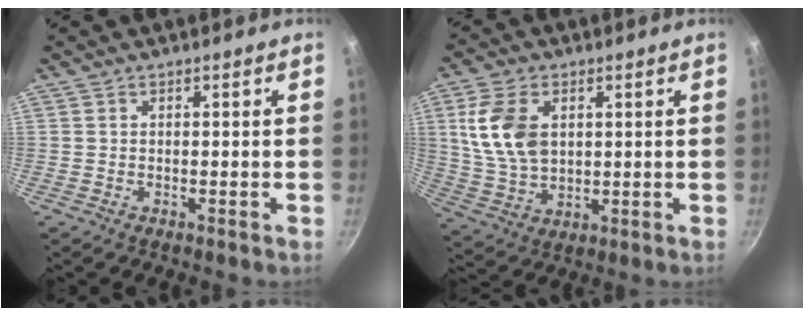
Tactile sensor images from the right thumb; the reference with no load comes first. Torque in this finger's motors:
{"motor_torque": [-0.53, 1.05, 1.13, 0.14, 0.34]}